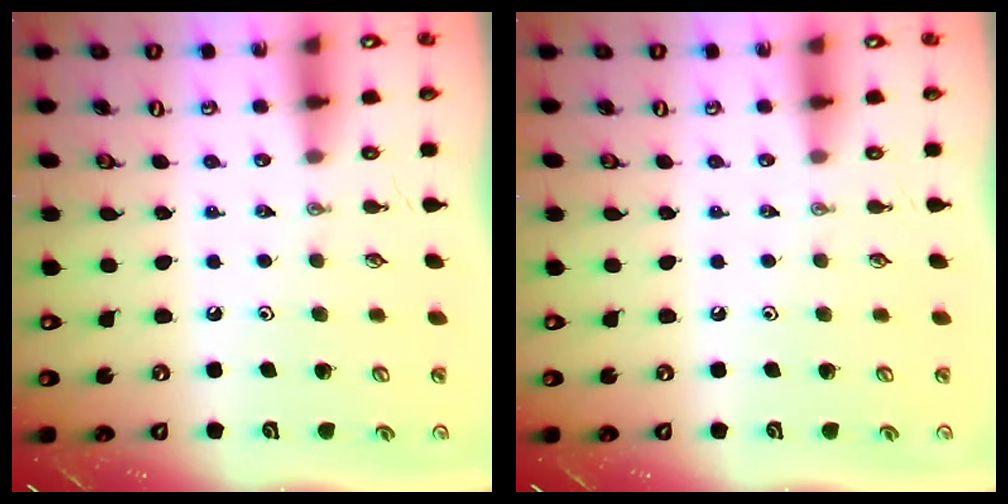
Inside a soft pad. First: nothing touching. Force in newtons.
{"total": 0.0}